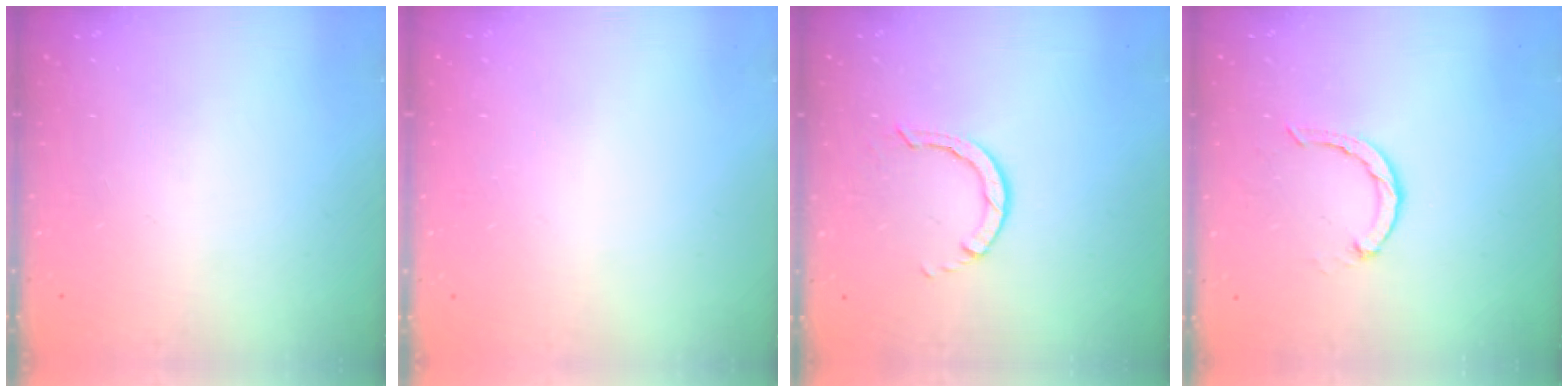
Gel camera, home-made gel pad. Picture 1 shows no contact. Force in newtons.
{"total": 2.4, "press": 2.4, "slide": 0.2}
{"total": 2.8, "press": 2.8, "slide": 0.3}
{"total": 2.1, "press": 2.0, "slide": 0.4}